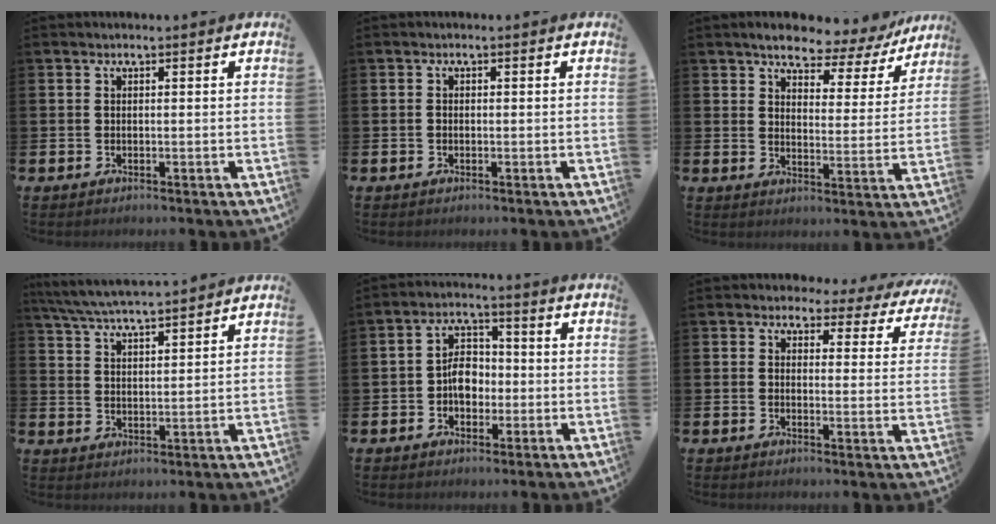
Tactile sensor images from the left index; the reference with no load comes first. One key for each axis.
{"total": 0.6, "fx": -0.3, "fy": 0.4, "fz": 0.2, "tx": -0.012, "ty": 0.006, "tz": -0.005}
{"total": 5.4, "fx": 5.0, "fy": 1.3, "fz": 1.5, "tx": -0.045, "ty": -0.041, "tz": 0.078}
{"total": 5.9, "fx": 5.8, "fy": 0.2, "fz": 1.2, "tx": -0.045, "ty": -0.032, "tz": 0.103}
{"total": 4.8, "fx": -0.8, "fy": 3.4, "fz": 3.3, "tx": -0.057, "ty": 0.011, "tz": -0.019}
{"total": 2.5, "fx": 1.8, "fy": 1.7, "fz": 0.3, "tx": -0.012, "ty": -0.017, "tz": 0.023}